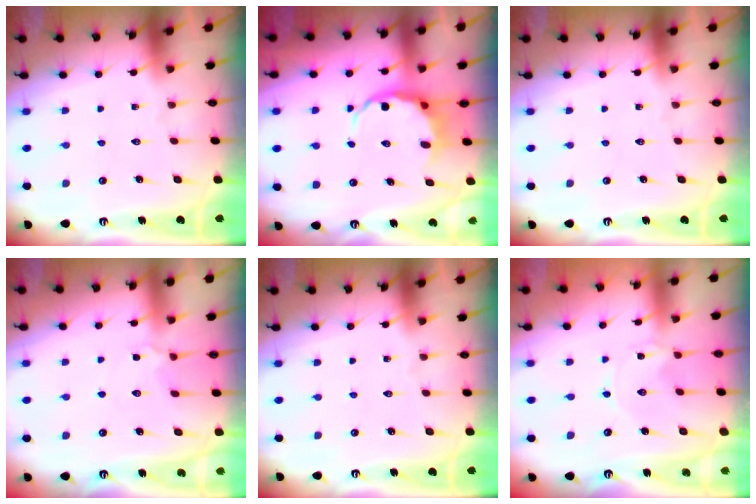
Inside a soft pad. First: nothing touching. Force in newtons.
{"total": 5.0, "press": 4.5, "slide": 2.2}
{"total": 0.0}
{"total": 3.3, "press": 3.2, "slide": 0.7}
{"total": 0.0}
{"total": 0.0}